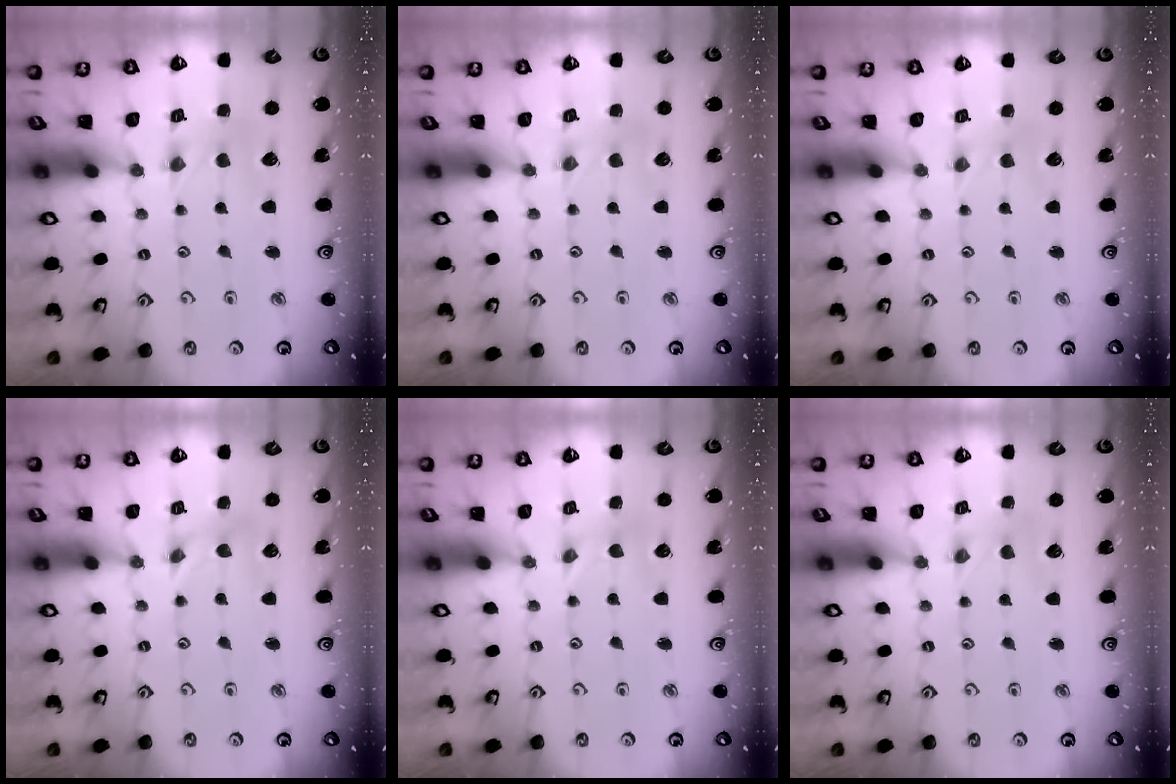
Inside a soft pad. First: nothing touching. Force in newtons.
{"total": 2.7, "press": 2.6, "slide": 0.5}
{"total": 1.1, "press": 1.1, "slide": 0.2}
{"total": 0.0}
{"total": 0.0}
{"total": 0.0}